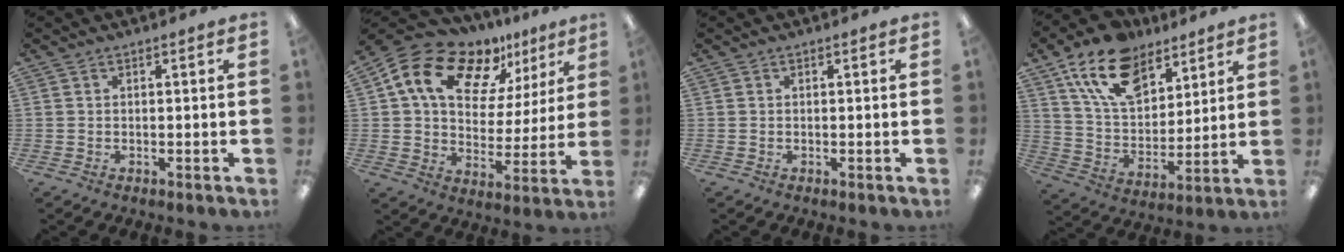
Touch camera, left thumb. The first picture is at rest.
{"total": 16.4, "force": [11.1, 9.3, 7.7], "torque": [-0.145, -0.070, 0.201]}
{"total": 0.0}
{"total": 17.5, "force": [10.8, 10.3, 9.1], "torque": [-0.161, -0.042, 0.198]}